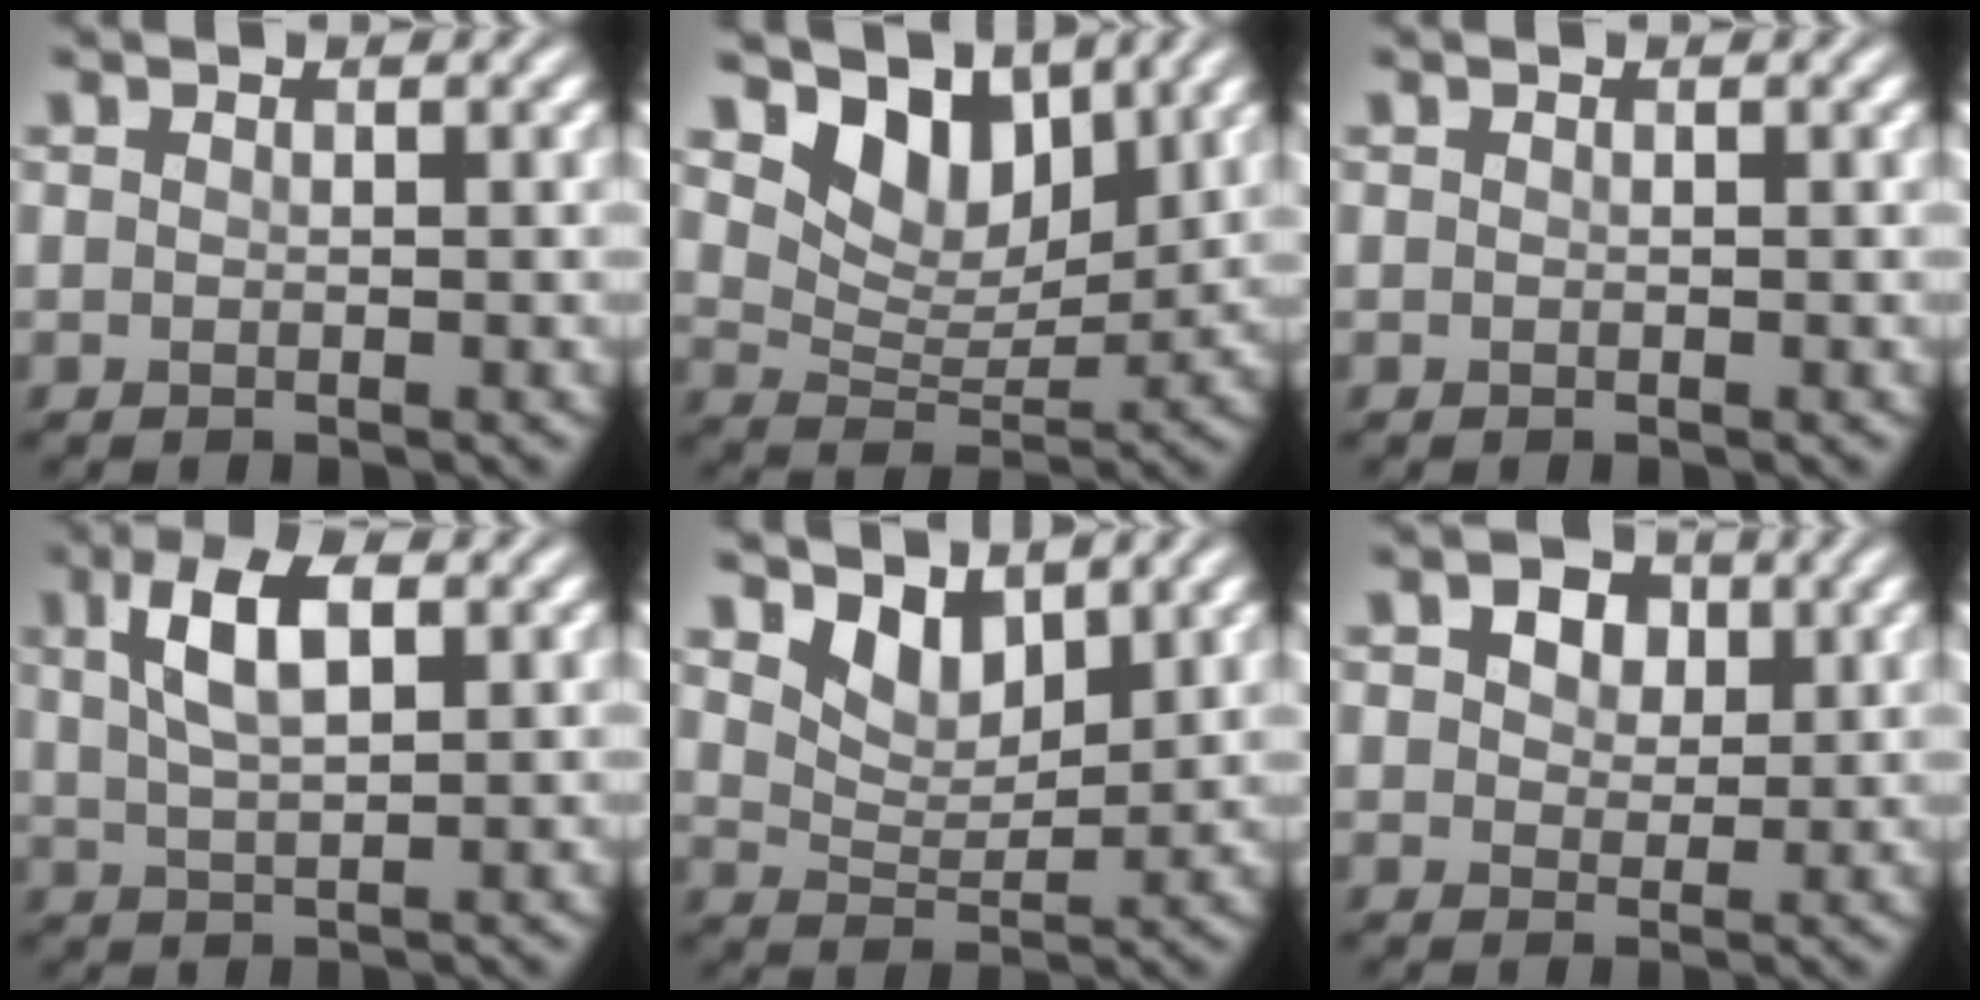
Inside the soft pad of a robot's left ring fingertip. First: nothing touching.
{"total": 6.6, "force": [4.6, 3.4, 3.3], "torque": [-0.062, -0.007, 0.072]}
{"total": 0.0}
{"total": 5.4, "force": [2.0, 2.3, 4.5], "torque": [-0.089, 0.009, 0.034]}
{"total": 3.5, "force": [2.8, 1.5, 1.4], "torque": [-0.039, -0.010, 0.048]}
{"total": 4.7, "force": [2.2, 3.1, 2.7], "torque": [-0.047, 0.008, 0.015]}